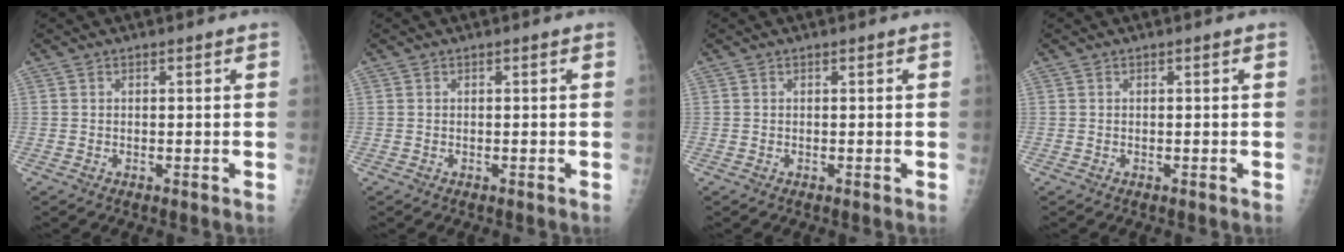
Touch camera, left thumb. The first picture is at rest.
{"total": 0.0}
{"total": 0.0}
{"total": 0.0}